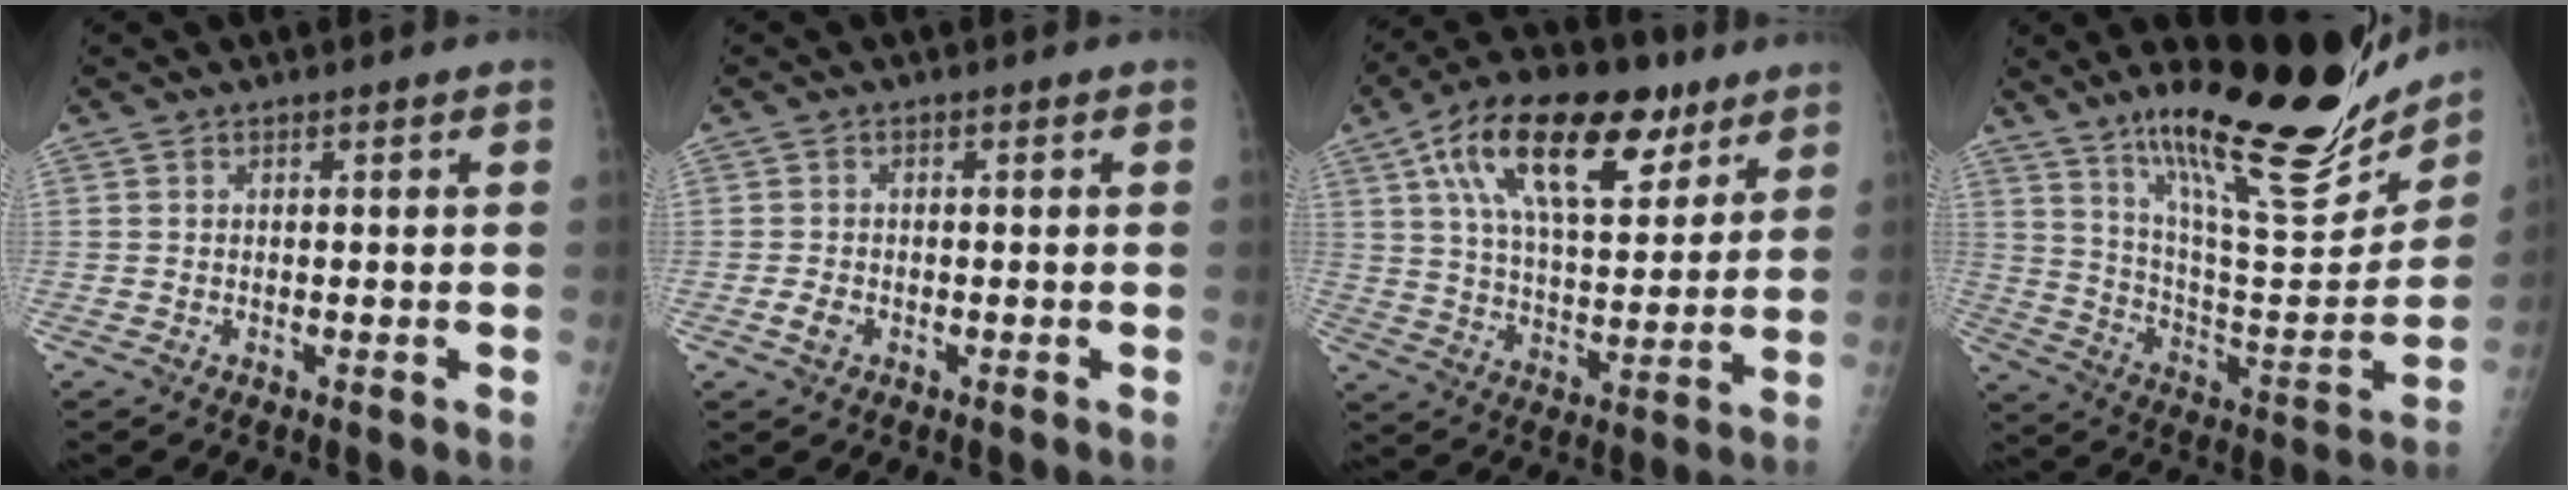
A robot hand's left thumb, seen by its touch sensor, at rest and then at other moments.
{"total": 2.0, "force": [-0.8, 1.4, 1.2], "torque": [-0.019, 0.002, -0.014]}
{"total": 21.8, "force": [11.0, 10.5, 15.6], "torque": [-0.231, -0.017, 0.185]}
{"total": 27.3, "force": [19.1, 6.6, 18.3], "torque": [-0.245, -0.096, 0.308]}